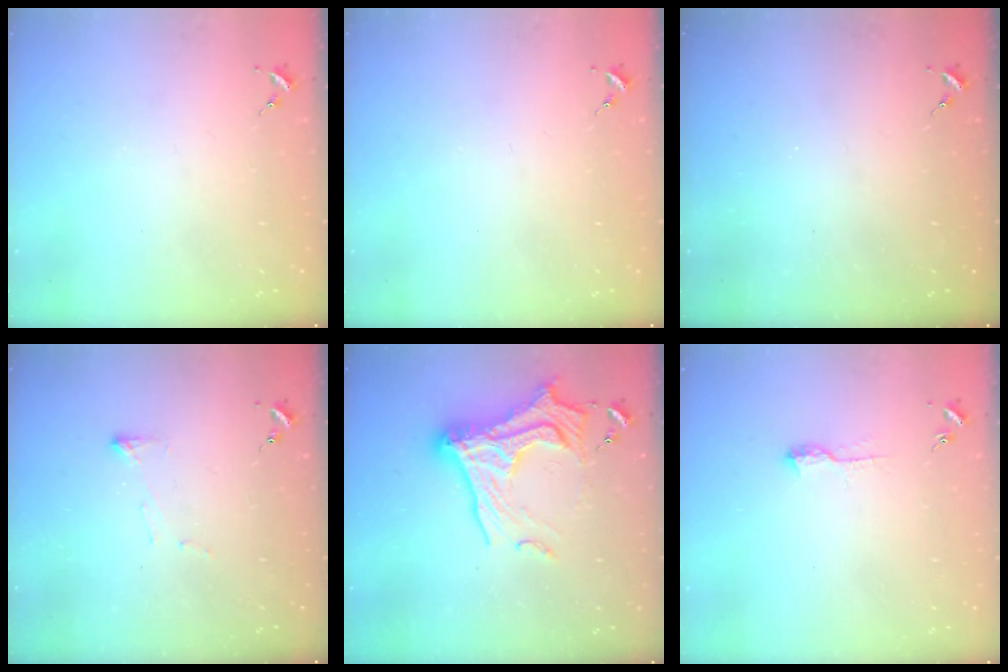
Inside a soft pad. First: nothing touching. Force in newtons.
{"total": 0.0}
{"total": 0.0}
{"total": 3.6, "press": 3.5, "slide": 0.5}
{"total": 22.2, "press": 22.1, "slide": 2.7}
{"total": 6.7, "press": 6.6, "slide": 0.8}